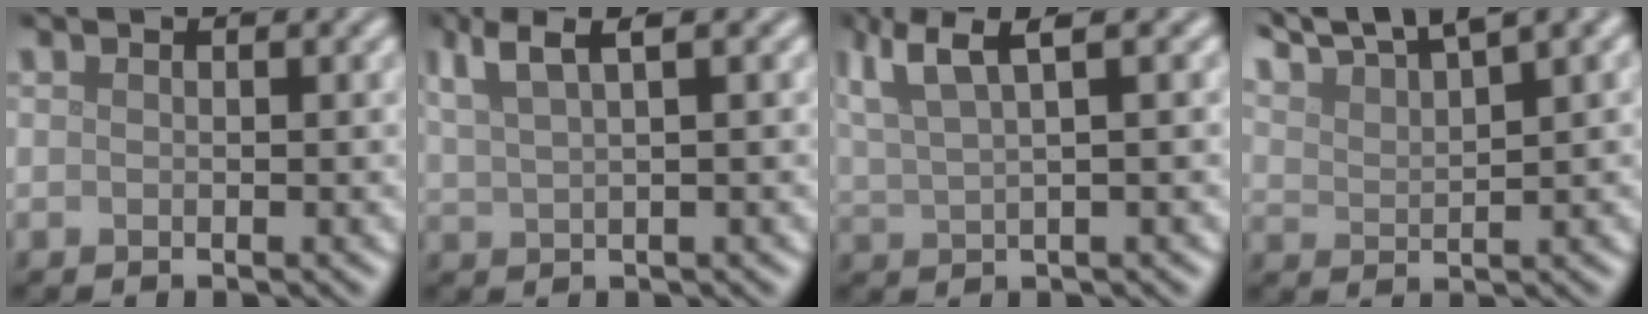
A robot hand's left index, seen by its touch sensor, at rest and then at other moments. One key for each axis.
{"total": 4.2, "fx": 2.7, "fy": 1.0, "fz": 3.1, "tx": -0.053, "ty": 0.015, "tz": 0.051}
{"total": 5.9, "fx": 3.6, "fy": 1.3, "fz": 4.5, "tx": -0.081, "ty": 0.019, "tz": 0.069}
{"total": 8.3, "fx": 7.0, "fy": 1.5, "fz": 4.2, "tx": -0.075, "ty": 0.023, "tz": 0.104}